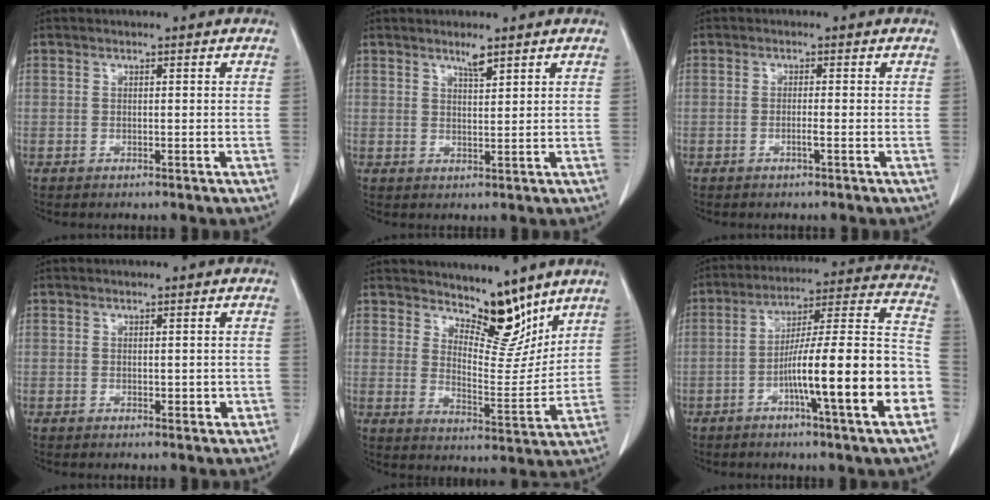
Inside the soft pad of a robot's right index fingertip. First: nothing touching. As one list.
[{"total": 2.3, "force": [1.8, 0.2, 1.4], "torque": [-0.029, -0.002, 0.034]}, {"total": 0.8, "force": [-0.3, -0.1, 0.7], "torque": [-0.011, 0.002, -0.002]}, {"total": 1.7, "force": [-0.1, 1.1, 1.3], "torque": [-0.010, 0.003, 0.006]}, {"total": 9.1, "force": [7.5, 3.0, 4.1], "torque": [-0.055, -0.014, 0.127]}, {"total": 19.8, "force": [-6.4, 0.6, 18.8], "torque": [-0.244, 0.016, -0.095]}]